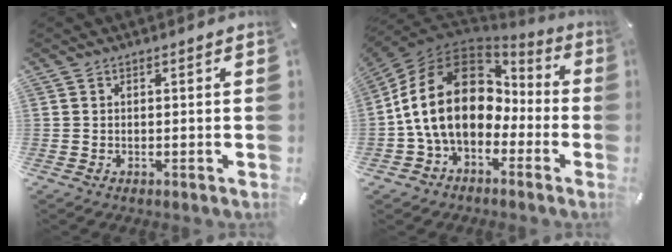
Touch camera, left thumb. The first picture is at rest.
{"total": 21.0, "force": [0.6, 15.2, 14.5], "torque": [-0.298, 0.018, 0.012]}